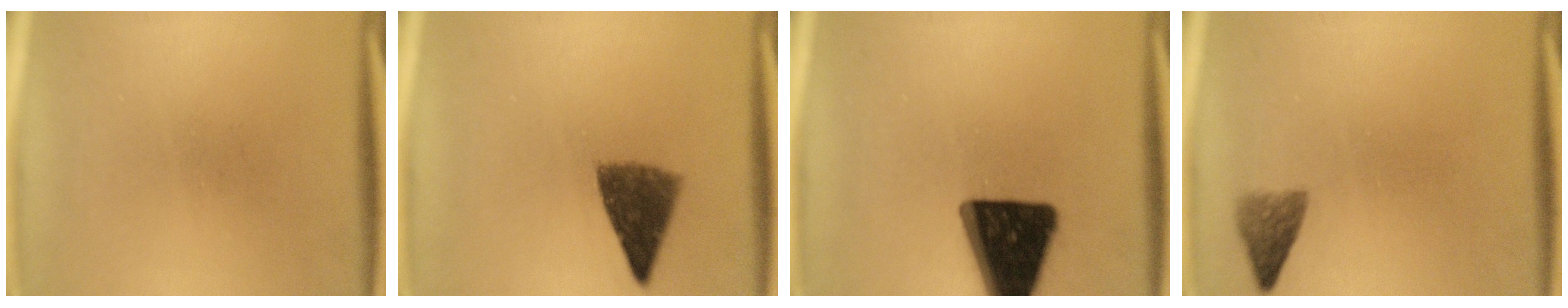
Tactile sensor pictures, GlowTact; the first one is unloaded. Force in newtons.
{"total": 7.2}
{"total": 18.4}
{"total": 2.6}